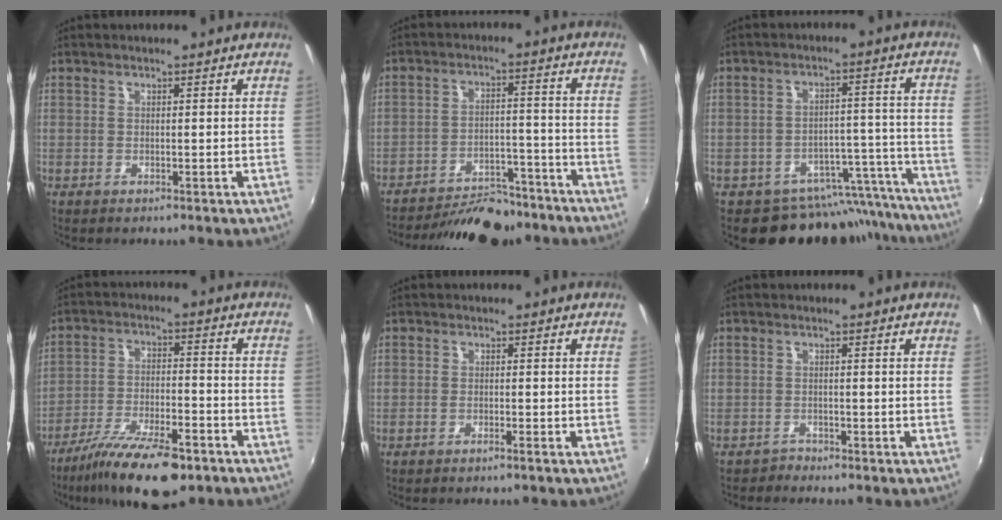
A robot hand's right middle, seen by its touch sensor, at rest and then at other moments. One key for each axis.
{"total": 15.0, "fx": -13.1, "fy": 4.8, "fz": 5.5, "tx": -0.113, "ty": 0.006, "tz": -0.176}
{"total": 15.0, "fx": -13.6, "fy": 5.9, "fz": 1.9, "tx": -0.016, "ty": 0.053, "tz": -0.170}
{"total": 15.3, "fx": -11.0, "fy": 4.4, "fz": 9.7, "tx": -0.193, "ty": -0.035, "tz": -0.186}
{"total": 1.3, "fx": -1.1, "fy": 0.0, "fz": 0.8, "tx": -0.020, "ty": -0.001, "tz": -0.023}
{"total": 1.2, "fx": -1.1, "fy": 0.3, "fz": -0.4, "tx": 0.009, "ty": 0.001, "tz": -0.022}